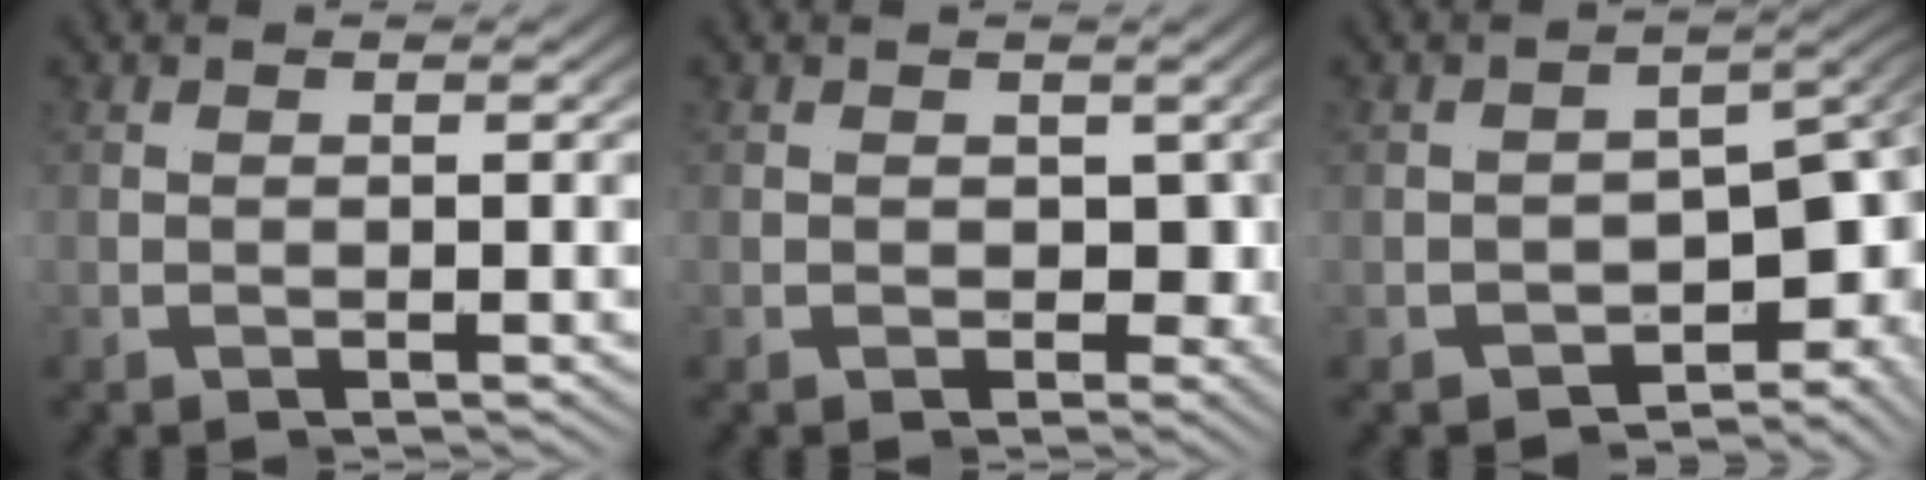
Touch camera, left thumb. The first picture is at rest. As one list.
[{"total": 6.2, "force": [0.0, 4.3, 4.4], "torque": [-0.042, -0.009, 0.010]}, {"total": 8.9, "force": [-1.5, 5.8, 6.6], "torque": [-0.091, -0.023, -0.007]}]